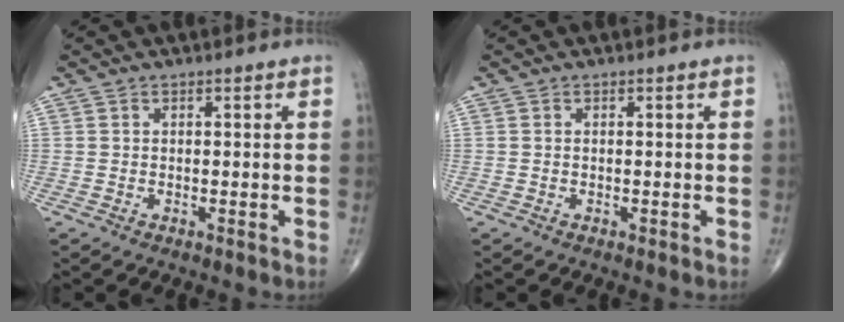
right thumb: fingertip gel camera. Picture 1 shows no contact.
{"total": 0.0}